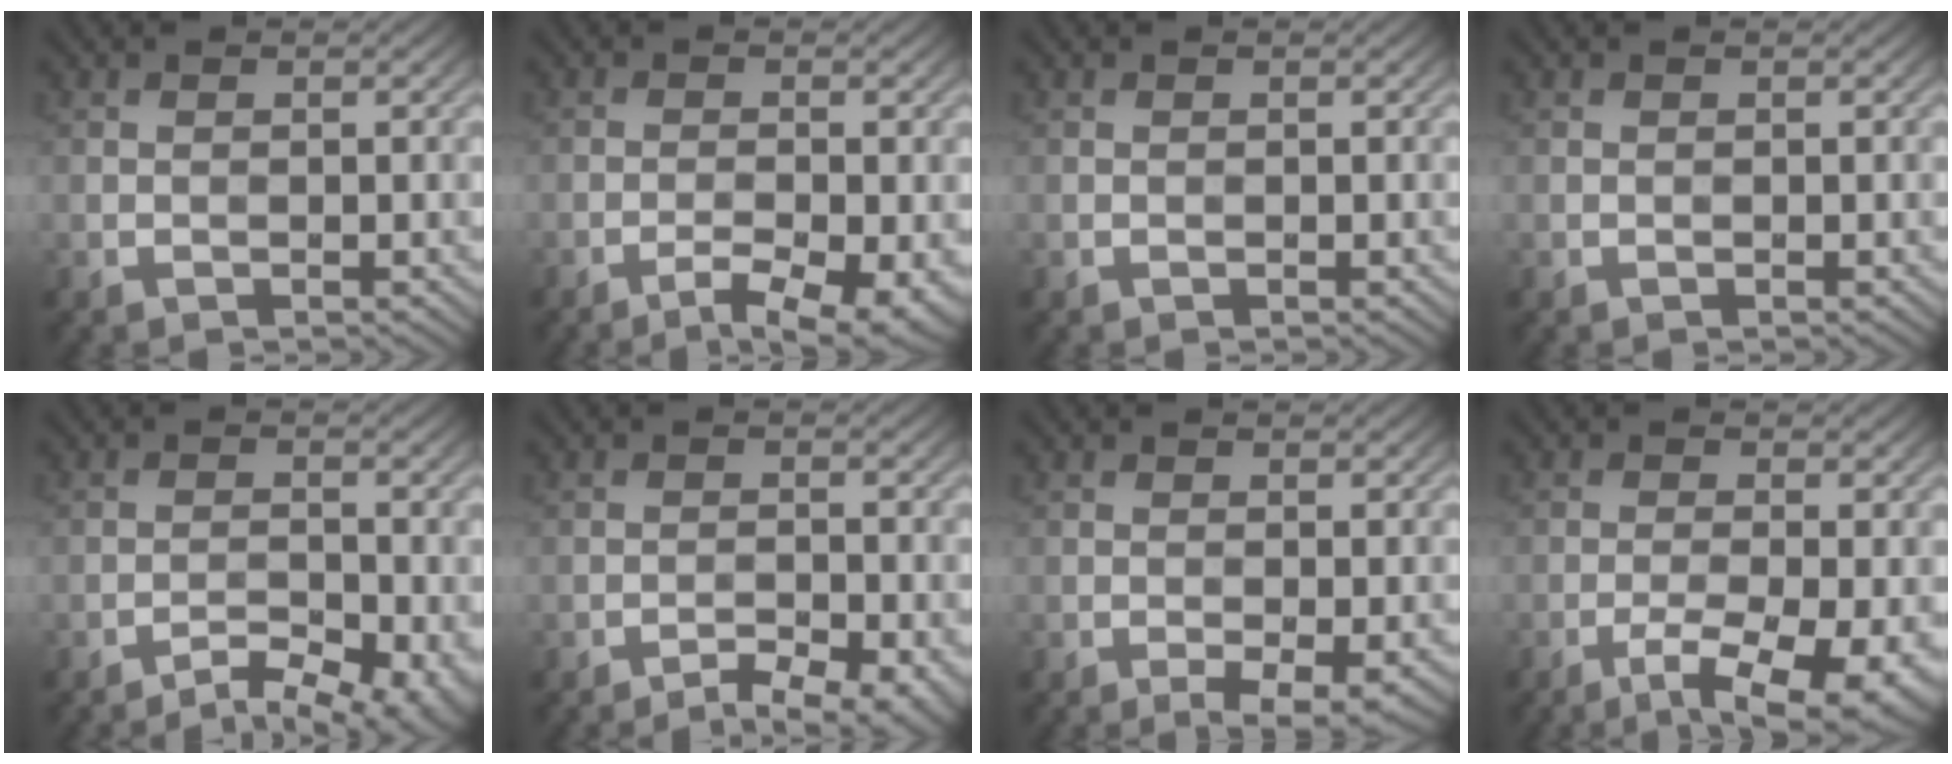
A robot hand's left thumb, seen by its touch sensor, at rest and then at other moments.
{"total": 5.6, "force": [-3.4, 1.2, 4.3], "torque": [-0.070, -0.003, -0.048]}
{"total": 0.0}
{"total": 0.0}
{"total": 5.8, "force": [-4.4, 1.7, 3.4], "torque": [-0.054, 0.000, -0.060]}
{"total": 5.8, "force": [-4.3, 1.4, 3.6], "torque": [-0.060, 0.001, -0.058]}
{"total": 3.1, "force": [-1.5, 0.7, 2.6], "torque": [-0.045, -0.003, -0.020]}
{"total": 8.3, "force": [-4.4, 2.3, 6.6], "torque": [-0.115, -0.016, -0.063]}